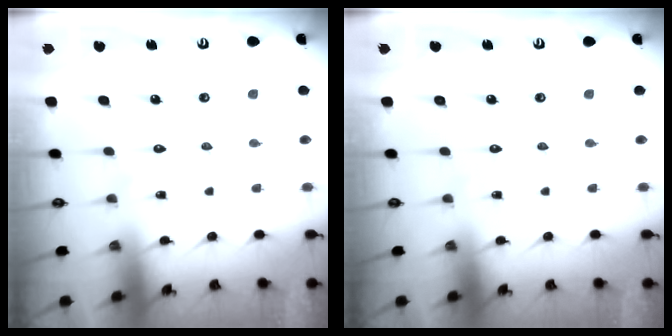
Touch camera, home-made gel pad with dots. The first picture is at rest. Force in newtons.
{"total": 0.0}